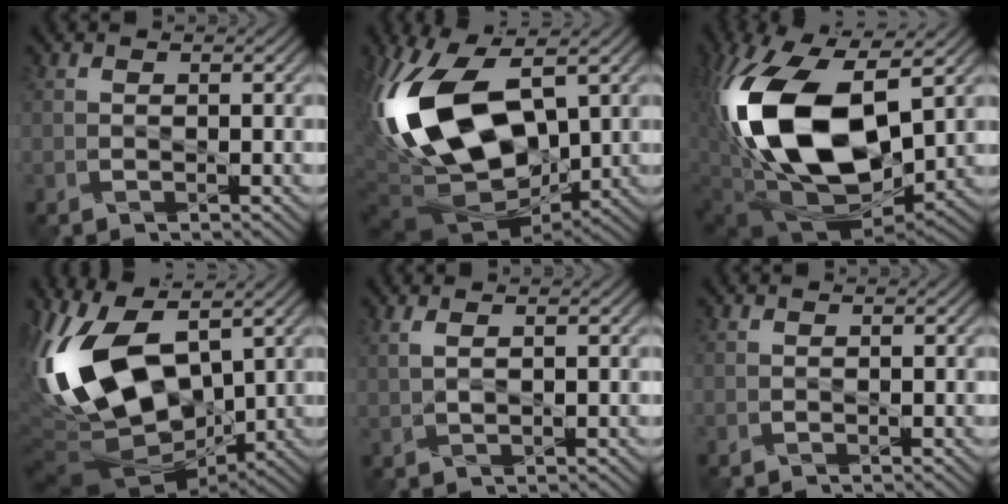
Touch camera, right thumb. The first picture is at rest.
{"total": 19.0, "force": [1.6, 9.8, 16.2], "torque": [-0.353, 0.002, 0.029]}
{"total": 19.7, "force": [2.4, 11.7, 15.6], "torque": [-0.345, -0.021, 0.042]}
{"total": 17.5, "force": [2.6, 8.8, 14.9], "torque": [-0.333, 0.001, 0.050]}
{"total": 1.8, "force": [1.0, 0.5, 1.4], "torque": [-0.037, -0.001, 0.026]}
{"total": 0.0}